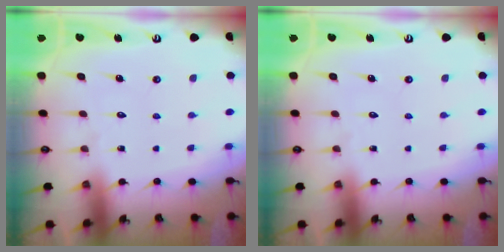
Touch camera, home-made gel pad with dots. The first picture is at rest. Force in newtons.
{"total": 0.0}